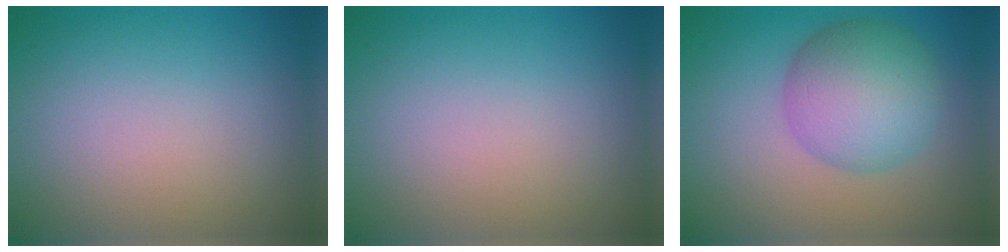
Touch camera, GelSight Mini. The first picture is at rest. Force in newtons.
{"total": 0.0}
{"total": 7.4, "press": 7.4, "slide": 0.1}